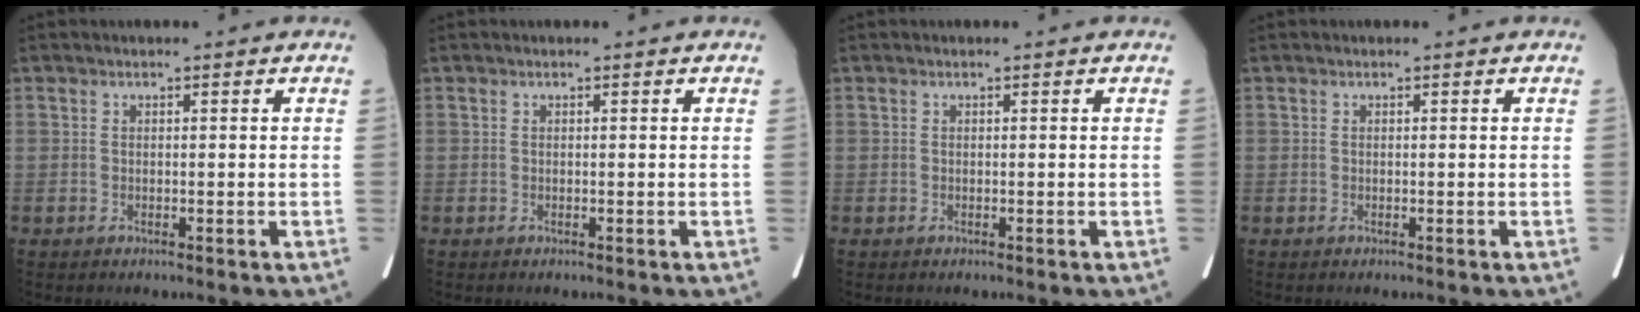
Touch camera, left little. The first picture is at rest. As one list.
[{"total": 0.0}, {"total": 0.0}, {"total": 0.0}]